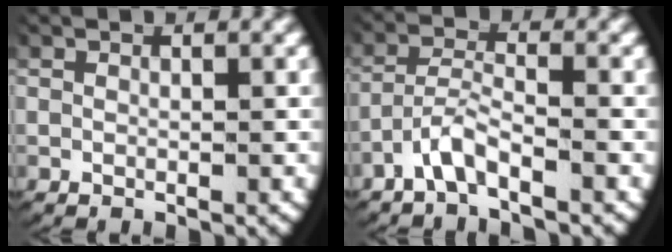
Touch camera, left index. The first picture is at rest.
{"total": 3.3, "force": [-2.3, 1.4, 2.0], "torque": [-0.048, -0.007, -0.044]}